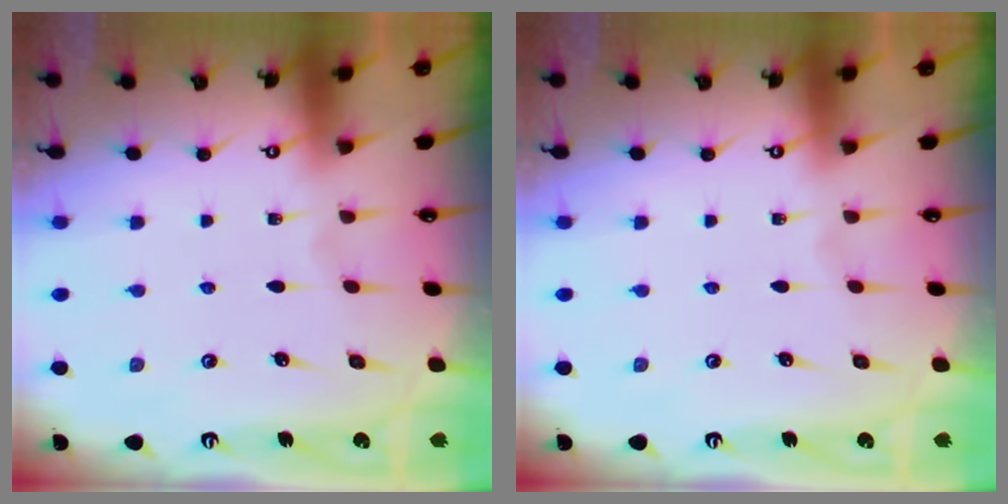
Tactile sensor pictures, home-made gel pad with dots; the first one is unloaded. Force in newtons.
{"total": 0.0}